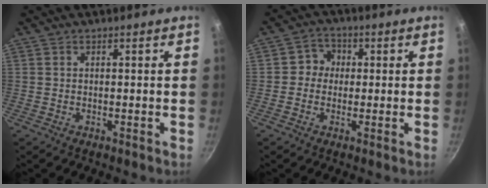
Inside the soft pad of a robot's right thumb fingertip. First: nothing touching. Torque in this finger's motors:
{"motor_torque": [-0.03, 0.16, 0.04, -0.17, 0.04]}